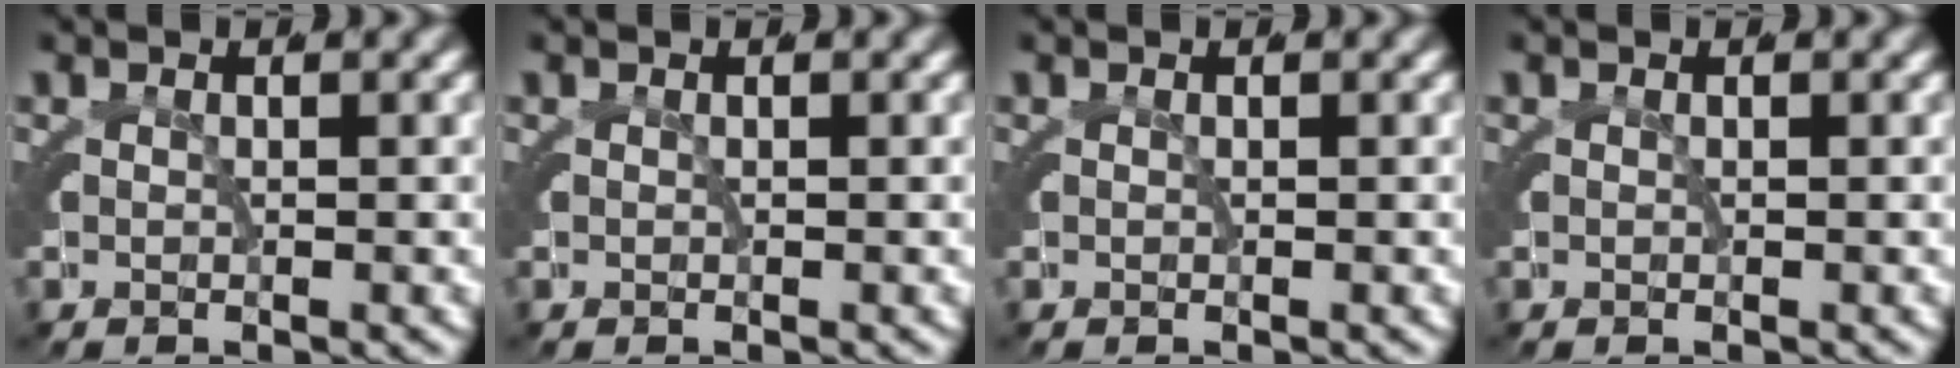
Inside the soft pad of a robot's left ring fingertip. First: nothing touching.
{"total": 0.0}
{"total": 0.0}
{"total": 0.0}